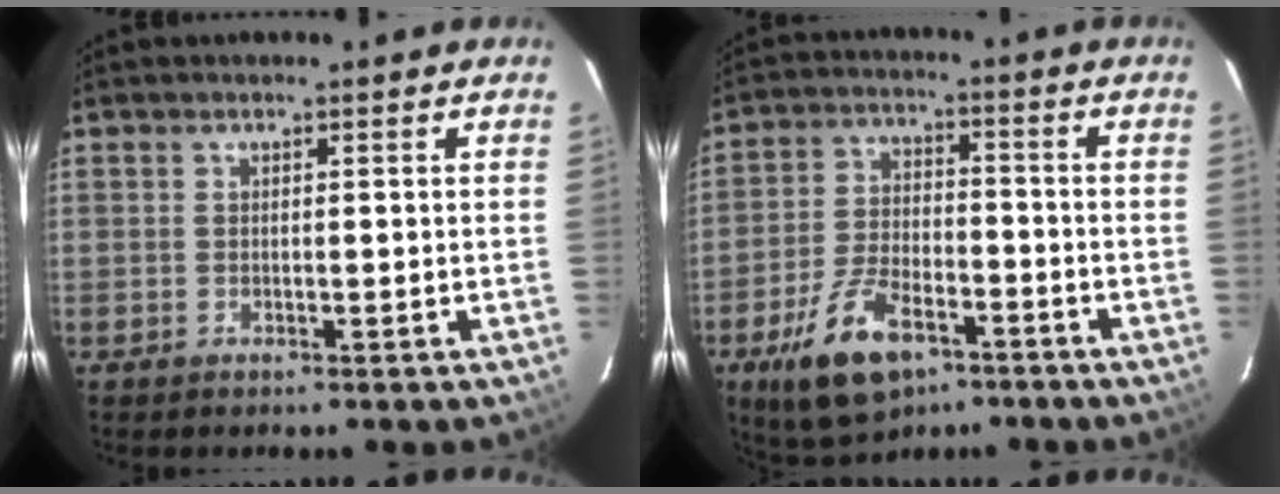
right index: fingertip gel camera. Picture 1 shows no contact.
{"total": 13.4, "force": [-7.7, 6.3, 8.9], "torque": [-0.191, -0.010, -0.135]}